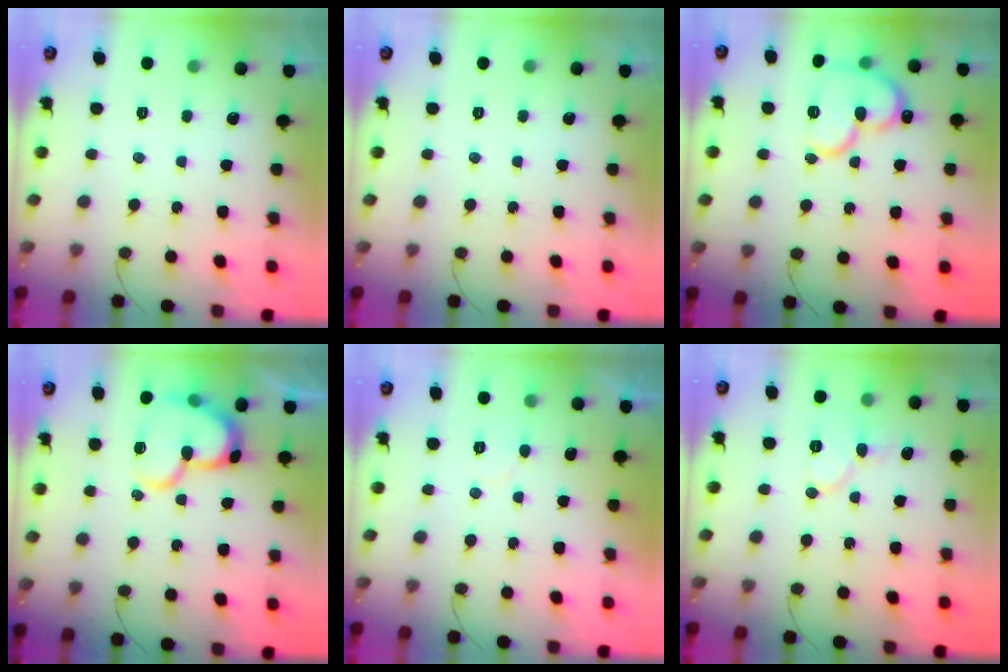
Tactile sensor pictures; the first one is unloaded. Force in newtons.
{"total": 0.0}
{"total": 15.6, "press": 15.5, "slide": 1.8}
{"total": 16.3, "press": 16.2, "slide": 1.6}
{"total": 4.0, "press": 4.0, "slide": 0.4}
{"total": 8.4, "press": 8.3, "slide": 0.9}